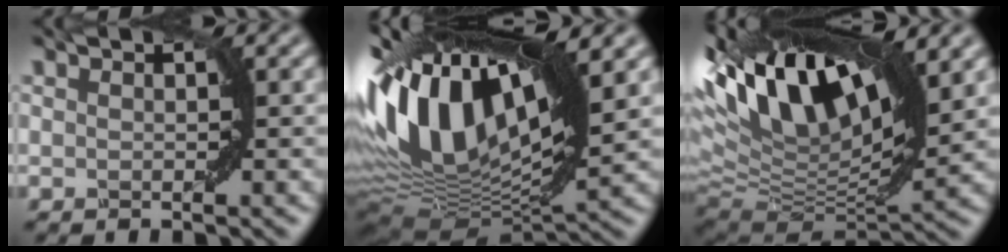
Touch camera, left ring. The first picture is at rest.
{"total": 16.7, "force": [4.5, 7.8, 14.1], "torque": [-0.288, 0.025, 0.065]}
{"total": 15.6, "force": [7.5, 6.4, 12.2], "torque": [-0.237, 0.033, 0.132]}